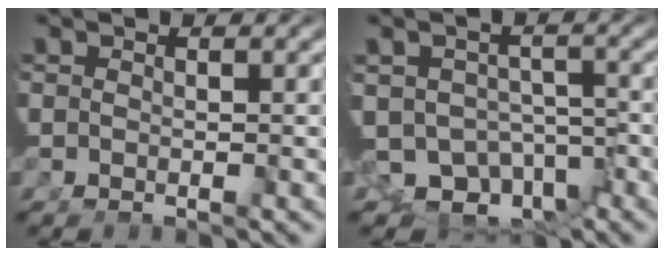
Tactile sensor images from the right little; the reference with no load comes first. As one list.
[{"total": 13.4, "force": [-5.6, 11.0, 5.1], "torque": [-0.113, -0.063, -0.081]}]